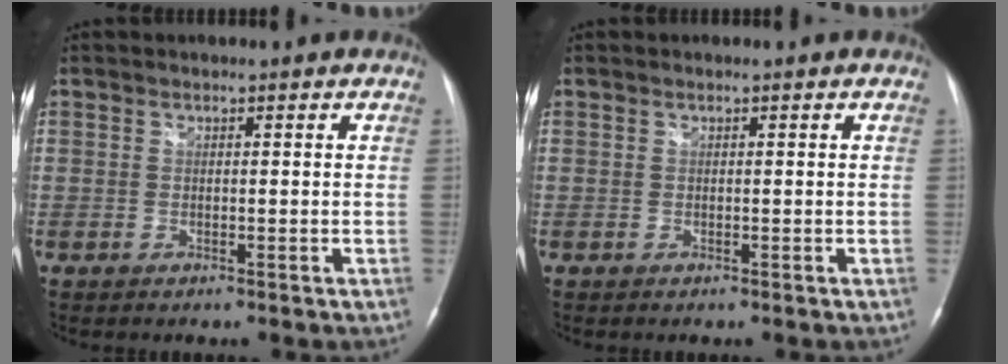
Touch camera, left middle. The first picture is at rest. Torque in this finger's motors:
{"motor_torque": [0.45, -0.53, 0.09, 0.02]}